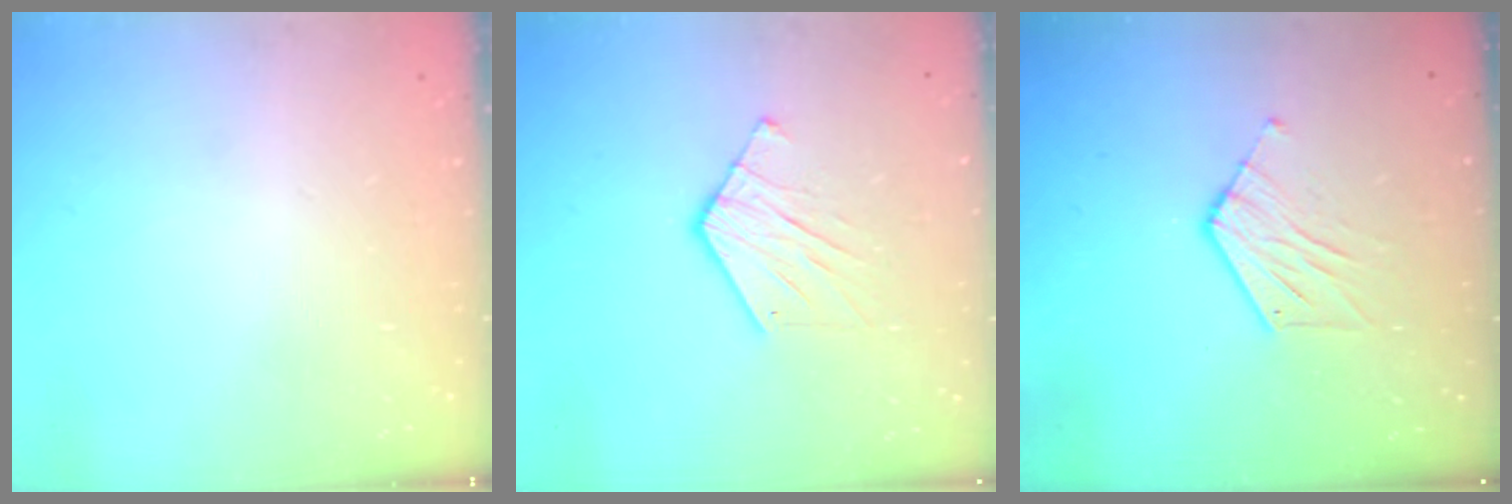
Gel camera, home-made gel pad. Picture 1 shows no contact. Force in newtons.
{"total": 8.7, "press": 8.6, "slide": 0.6}
{"total": 6.4, "press": 6.4, "slide": 0.4}